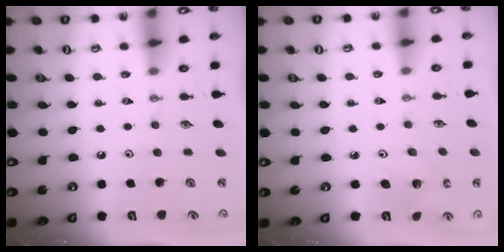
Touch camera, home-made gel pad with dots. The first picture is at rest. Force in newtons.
{"total": 4.0, "press": 4.0, "slide": 0.2}